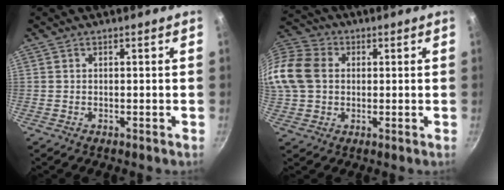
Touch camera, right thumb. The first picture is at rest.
{"total": 18.8, "force": [2.2, 15.4, 10.6], "torque": [-0.248, 0.037, 0.030]}